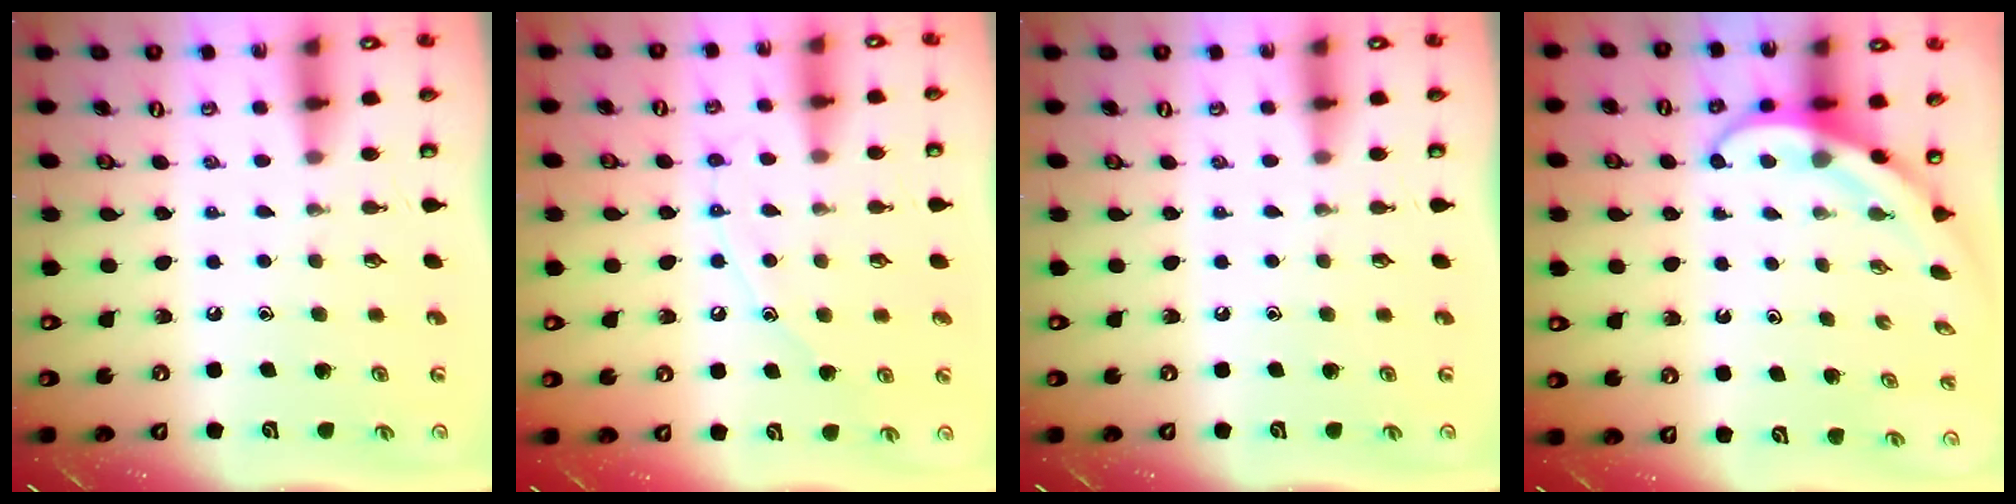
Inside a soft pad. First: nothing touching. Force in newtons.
{"total": 8.7, "press": 8.7, "slide": 0.9}
{"total": 0.0}
{"total": 3.9, "press": 3.9, "slide": 0.3}